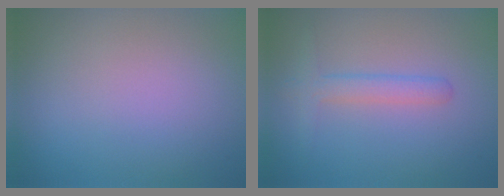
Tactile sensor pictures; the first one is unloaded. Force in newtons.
{"total": 2.2, "press": 2.2, "slide": 0.1}